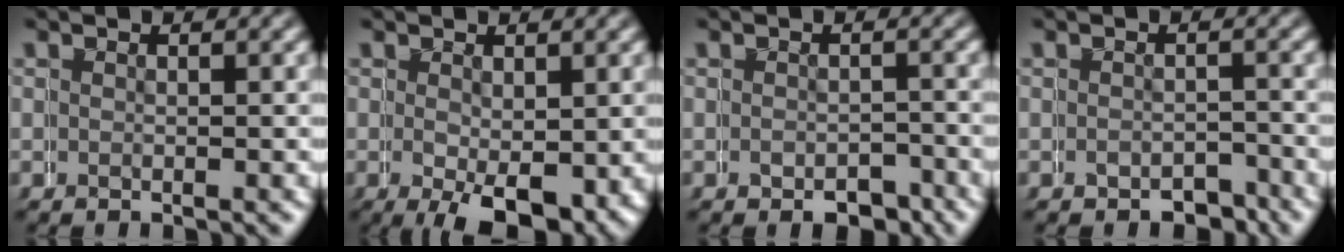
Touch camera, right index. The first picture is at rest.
{"total": 5.2, "force": [-1.5, 2.0, 4.5], "torque": [-0.080, -0.022, -0.011]}
{"total": 2.6, "force": [-2.1, 1.5, 0.4], "torque": [0.001, -0.002, -0.036]}
{"total": 2.1, "force": [-1.7, 1.2, -0.4], "torque": [0.013, 0.001, -0.033]}